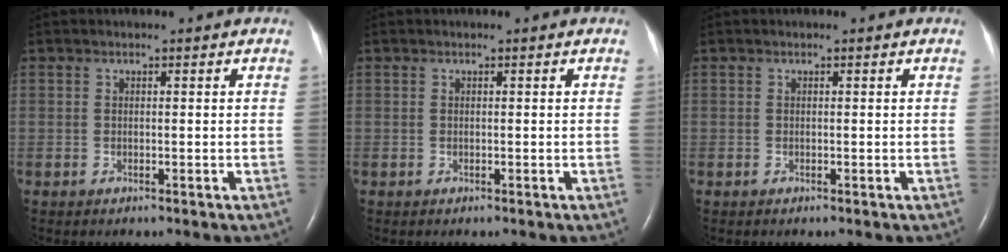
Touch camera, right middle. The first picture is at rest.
{"total": 0.0}
{"total": 0.0}